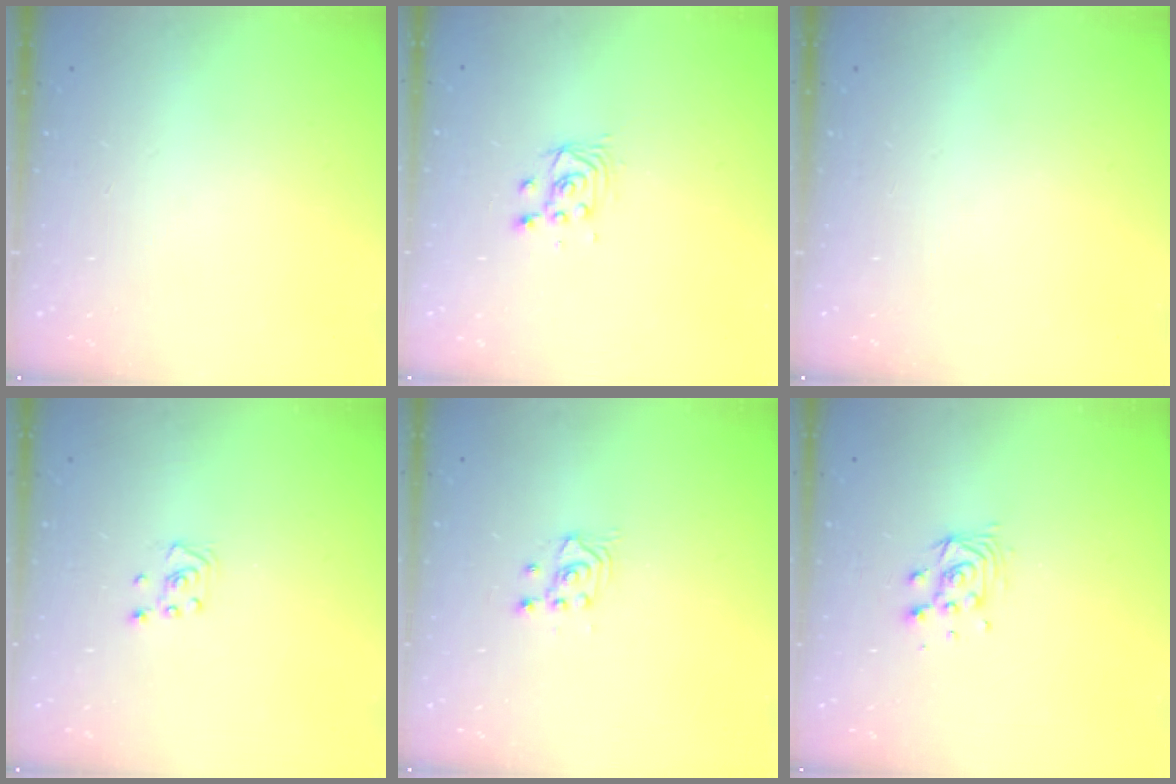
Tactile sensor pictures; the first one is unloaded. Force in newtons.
{"total": 3.1, "press": 3.1, "slide": 0.2}
{"total": 0.0}
{"total": 3.1, "press": 3.1, "slide": 0.3}
{"total": 2.7, "press": 2.7, "slide": 0.3}
{"total": 6.4, "press": 6.4, "slide": 0.3}